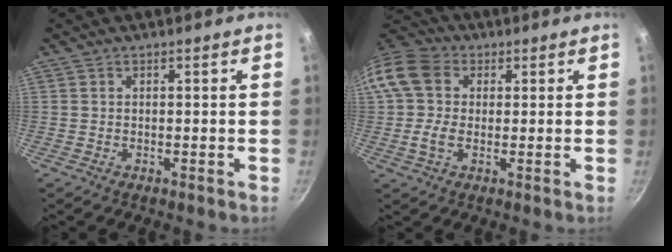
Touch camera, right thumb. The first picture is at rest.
{"total": 11.5, "force": [1.3, 8.8, 7.4], "torque": [-0.135, 0.015, 0.009]}